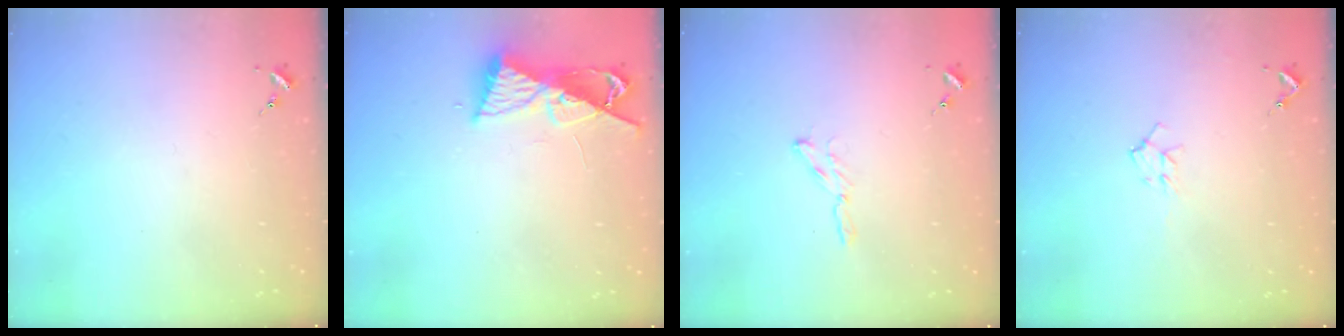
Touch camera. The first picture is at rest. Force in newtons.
{"total": 8.4, "press": 8.3, "slide": 0.7}
{"total": 2.9, "press": 2.9, "slide": 0.3}
{"total": 7.7, "press": 7.6, "slide": 0.9}